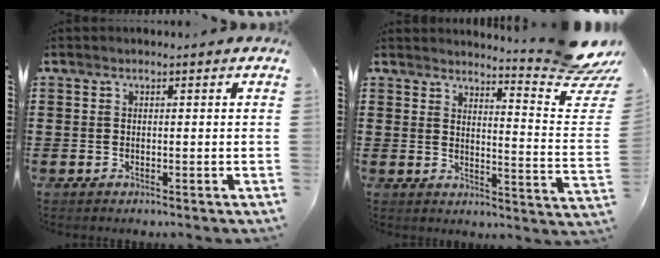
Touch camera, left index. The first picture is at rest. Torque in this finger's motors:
{"motor_torque": [2.14, 0.00, 0.27, 0.06]}